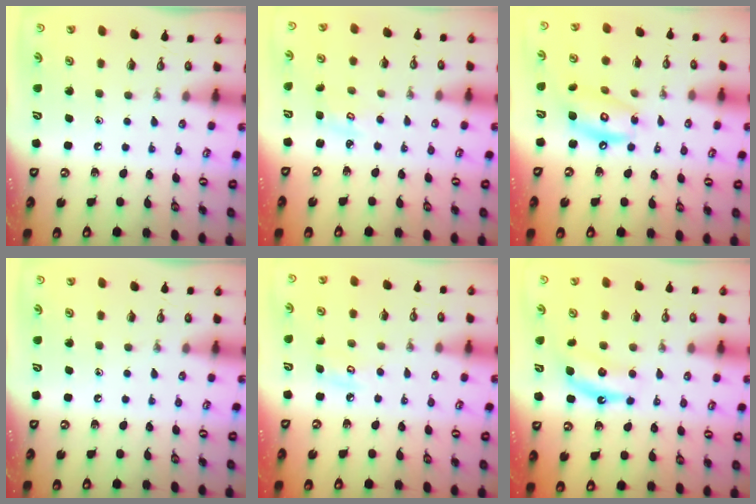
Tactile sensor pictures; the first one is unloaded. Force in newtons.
{"total": 2.0, "press": 2.0, "slide": 0.1}
{"total": 12.2, "press": 12.2, "slide": 1.0}
{"total": 0.0}
{"total": 6.7, "press": 6.6, "slide": 0.6}
{"total": 6.4, "press": 6.4, "slide": 1.1}